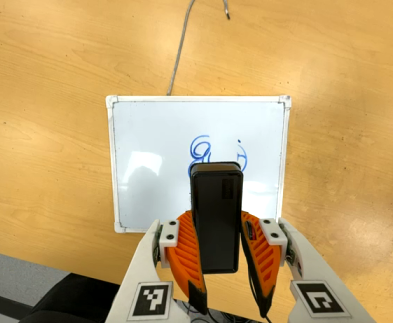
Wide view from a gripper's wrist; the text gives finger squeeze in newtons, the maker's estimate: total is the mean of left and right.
{"total": 7.6, "left": 6.4, "right": 8.9}